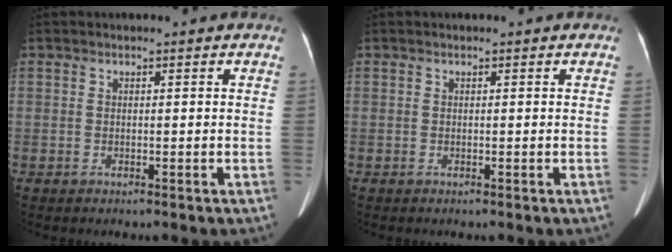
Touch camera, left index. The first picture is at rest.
{"total": 0.0}